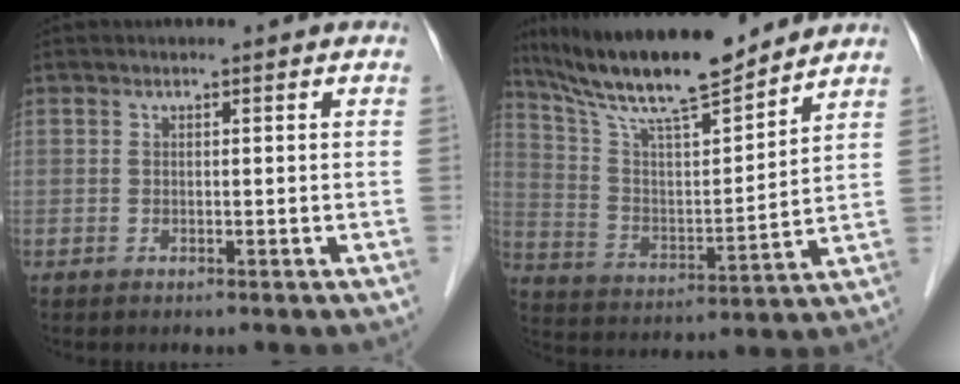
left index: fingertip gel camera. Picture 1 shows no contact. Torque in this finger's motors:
{"motor_torque": [0.38, -0.48, 0.71, 0.16]}